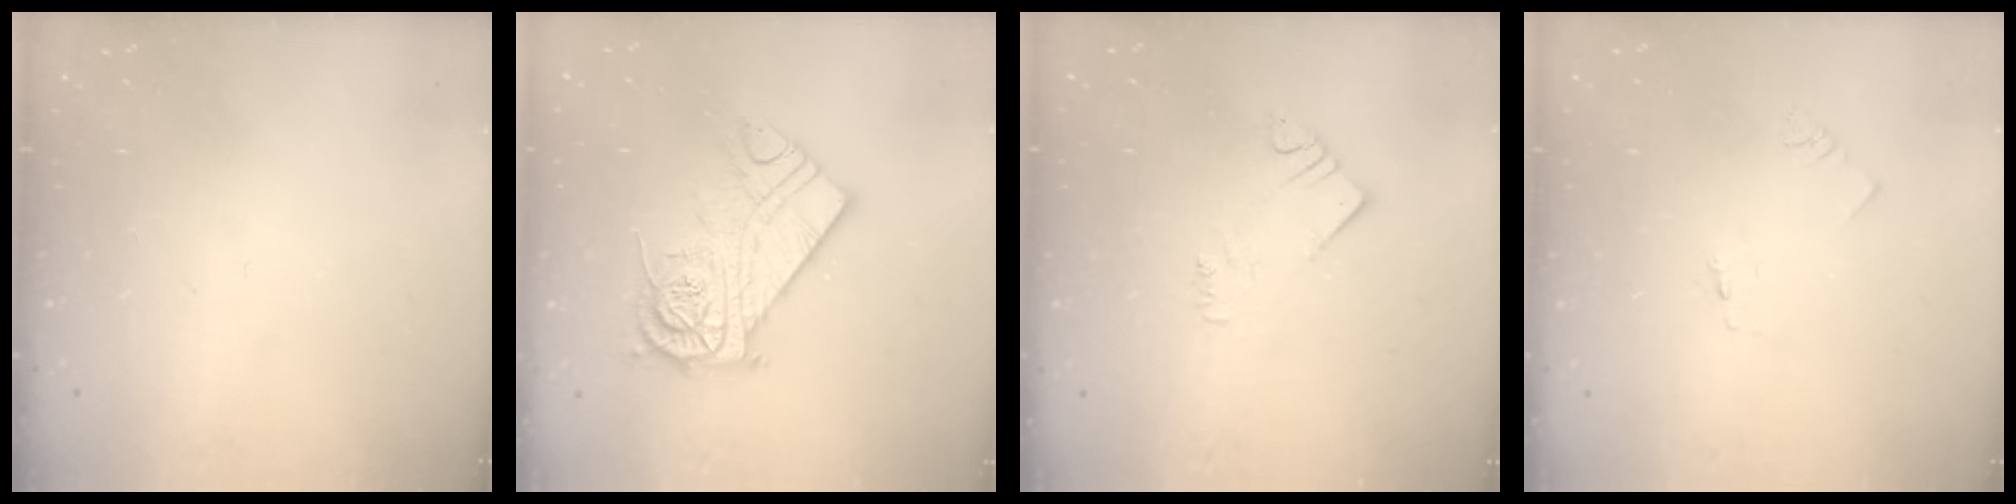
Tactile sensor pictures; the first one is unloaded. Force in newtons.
{"total": 14.0, "press": 13.9, "slide": 1.4}
{"total": 3.3, "press": 3.2, "slide": 0.6}
{"total": 1.3, "press": 1.2, "slide": 0.1}